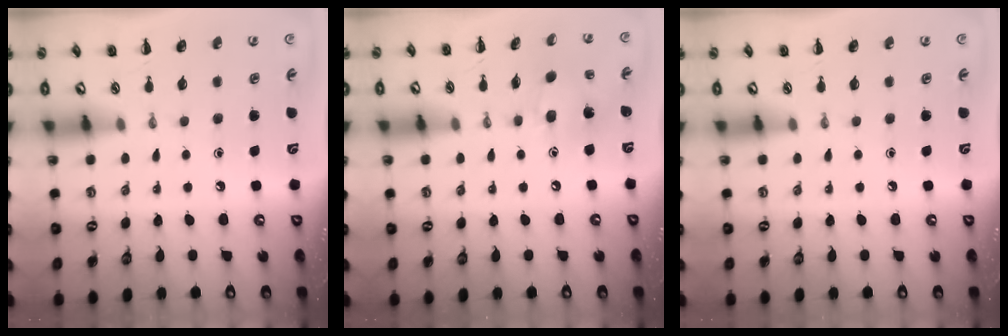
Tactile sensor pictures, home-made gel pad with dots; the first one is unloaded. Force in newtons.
{"total": 9.9, "press": 9.6, "slide": 2.4}
{"total": 0.0}